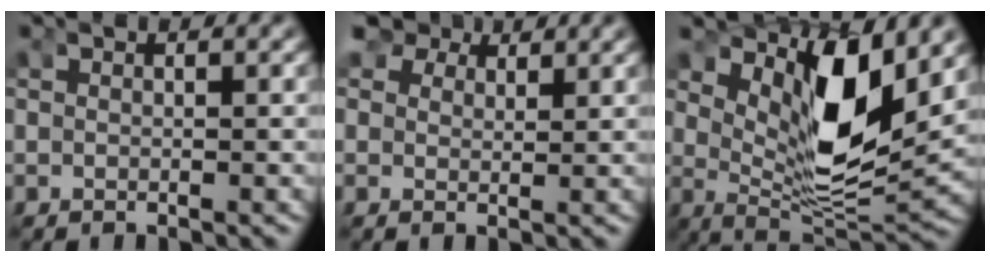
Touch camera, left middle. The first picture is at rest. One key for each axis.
{"total": 4.9, "fx": 3.6, "fy": 2.4, "fz": 2.2, "tx": -0.036, "ty": 0.002, "tz": 0.057}
{"total": 8.7, "fx": 3.6, "fy": 3.0, "fz": 7.3, "tx": -0.131, "ty": -0.015, "tz": 0.066}